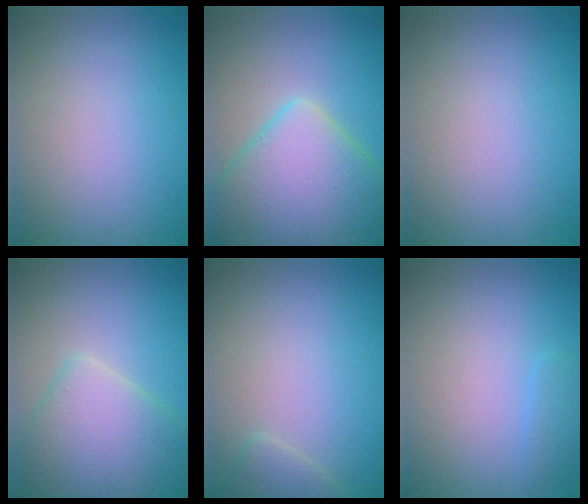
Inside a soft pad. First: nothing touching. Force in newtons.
{"total": 10.4, "press": 10.4, "slide": 0.6}
{"total": 0.0}
{"total": 5.6, "press": 5.6, "slide": 0.3}
{"total": 1.5, "press": 1.5, "slide": 0.1}
{"total": 1.2, "press": 1.2, "slide": 0.2}